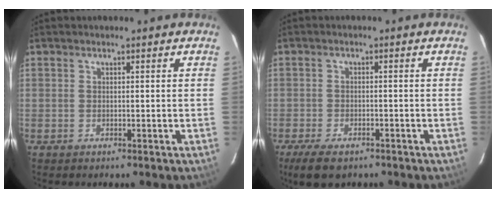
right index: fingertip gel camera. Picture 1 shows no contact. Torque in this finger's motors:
{"motor_torque": [0.63, -0.54, 0.22, 0.05]}